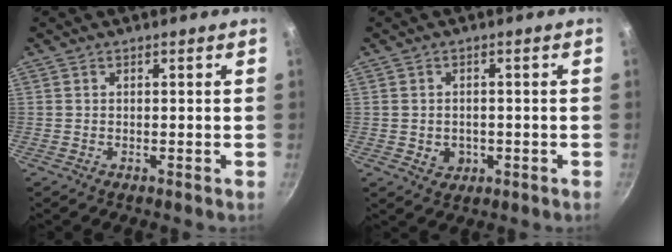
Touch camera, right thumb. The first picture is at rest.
{"total": 3.3, "force": [-0.6, 2.8, 1.7], "torque": [-0.022, 0.004, 0.001]}